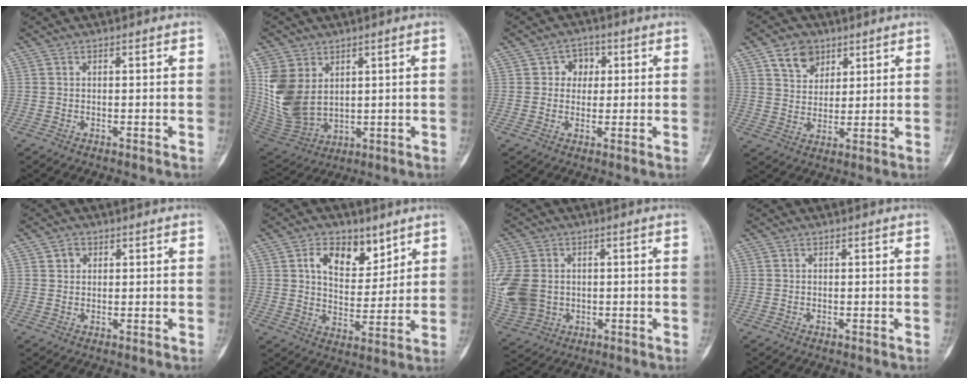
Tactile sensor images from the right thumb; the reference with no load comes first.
{"total": 12.1, "force": [3.3, 8.8, 7.6], "torque": [-0.137, -0.021, 0.088]}
{"total": 4.2, "force": [0.9, 3.7, 1.7], "torque": [0.008, 0.005, 0.005]}
{"total": 7.4, "force": [4.1, 5.4, 3.0], "torque": [-0.025, -0.022, 0.073]}
{"total": 2.0, "force": [0.9, 1.6, 0.6], "torque": [0.001, -0.003, 0.010]}
{"total": 10.4, "force": [5.4, 6.4, 6.2], "torque": [-0.067, -0.031, 0.091]}
{"total": 15.1, "force": [0.5, 12.1, 9.0], "torque": [-0.228, 0.004, 0.027]}
{"total": 0.0}